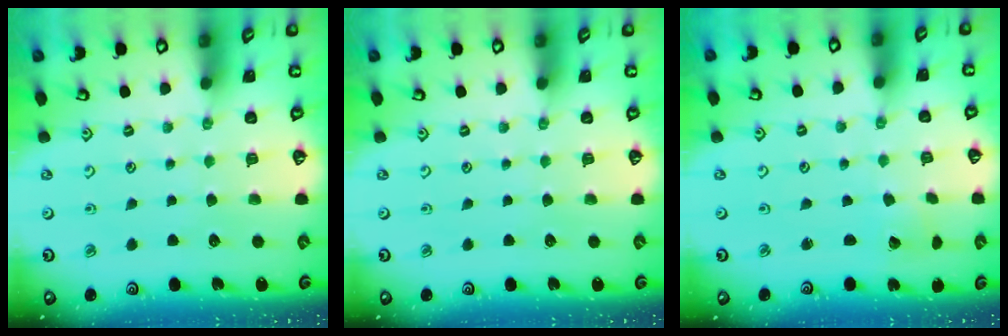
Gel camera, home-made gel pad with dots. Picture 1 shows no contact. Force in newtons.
{"total": 0.0}
{"total": 2.7, "press": 2.7, "slide": 0.0}